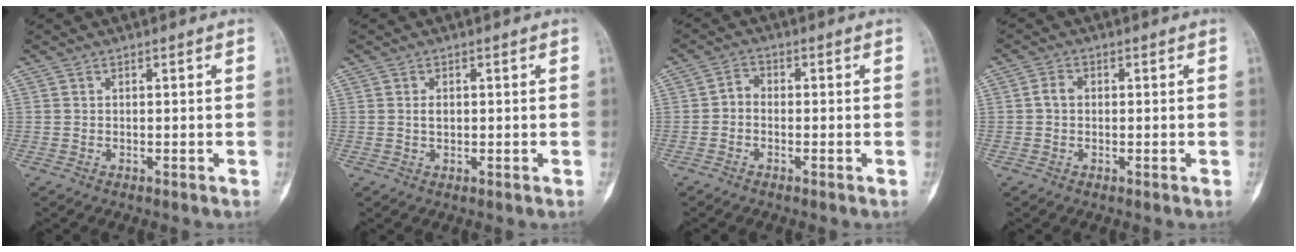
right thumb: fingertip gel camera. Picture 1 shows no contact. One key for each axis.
{"total": 1.5, "fx": 0.2, "fy": 0.9, "fz": 1.1, "tx": -0.018, "ty": 0.000, "tz": 0.003}
{"total": 2.1, "fx": -0.6, "fy": 1.7, "fz": 1.2, "tx": -0.010, "ty": 0.009, "tz": -0.022}
{"total": 2.2, "fx": 0.0, "fy": 1.7, "fz": 1.4, "tx": -0.022, "ty": 0.007, "tz": -0.004}